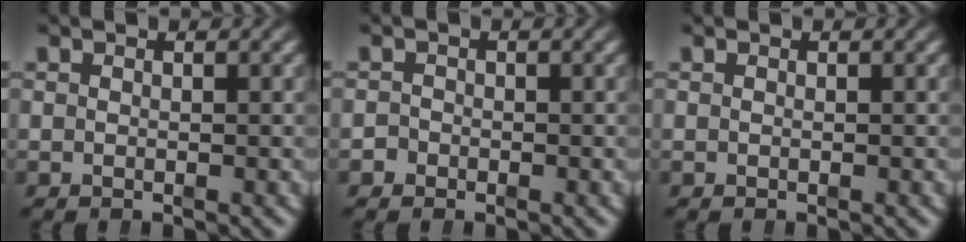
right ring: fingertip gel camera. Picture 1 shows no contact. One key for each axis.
{"total": 1.2, "fx": -0.8, "fy": 0.9, "fz": -0.2, "tx": 0.002, "ty": -0.006, "tz": -0.015}
{"total": 0.0}